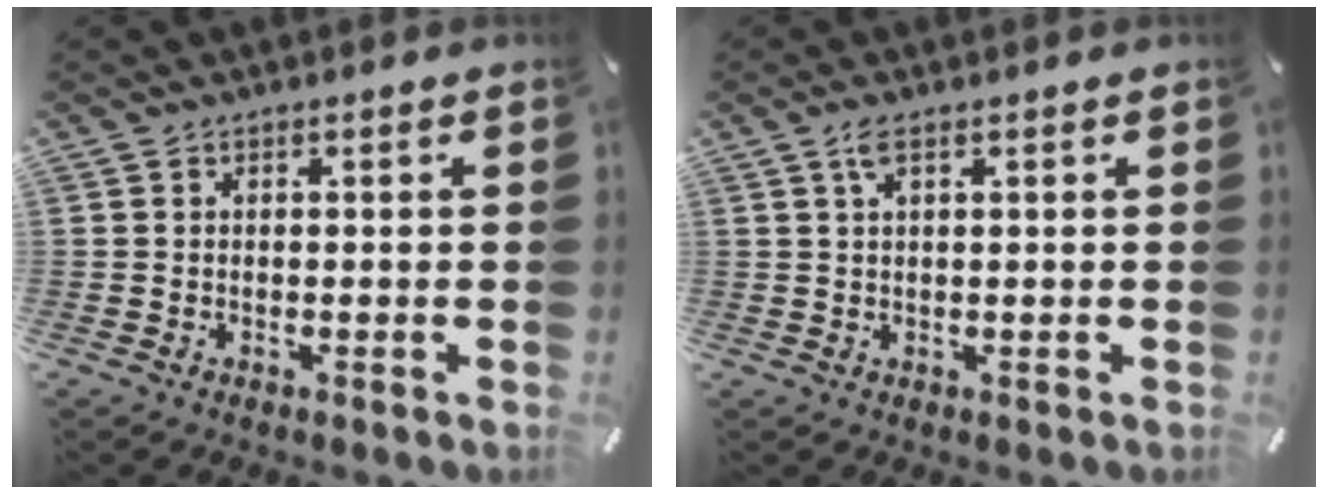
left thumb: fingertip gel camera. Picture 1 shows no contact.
{"total": 2.5, "force": [1.1, 0.6, 2.2], "torque": [-0.047, 0.004, 0.018]}